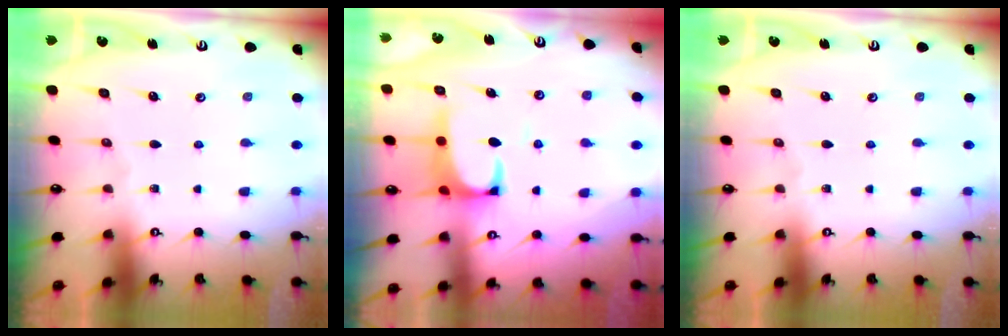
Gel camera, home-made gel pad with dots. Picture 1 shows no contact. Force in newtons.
{"total": 1.7, "press": 1.5, "slide": 0.7}
{"total": 0.0}